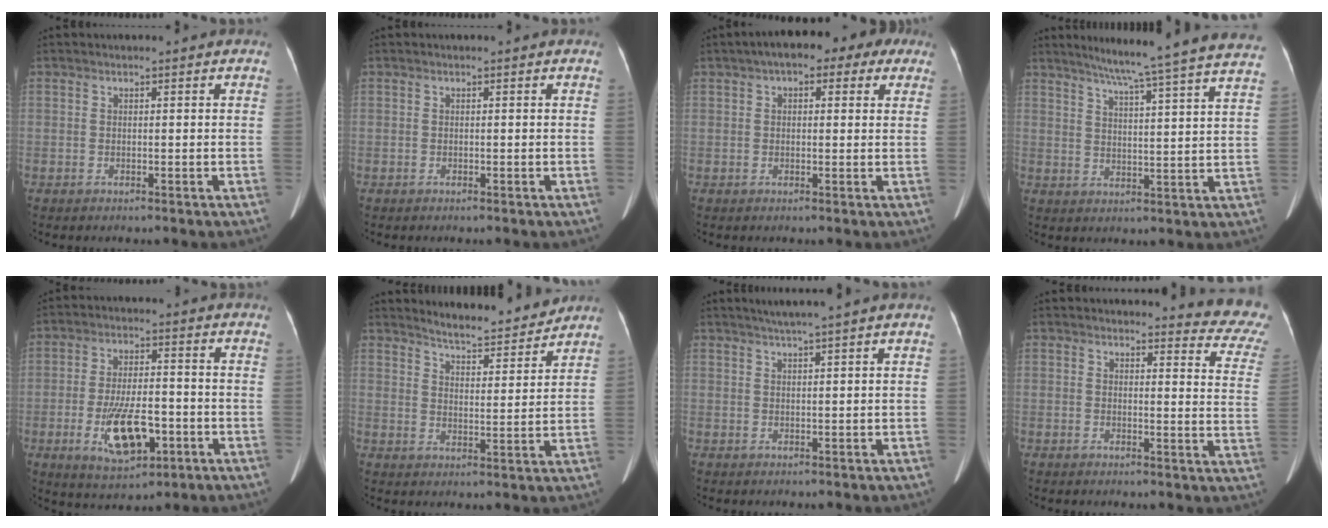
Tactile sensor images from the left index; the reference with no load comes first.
{"total": 0.0}
{"total": 9.0, "force": [5.3, 4.0, 6.2], "torque": [-0.076, 0.044, 0.067]}
{"total": 23.0, "force": [20.3, -1.7, 10.7], "torque": [-0.164, -0.040, 0.252]}
{"total": 10.5, "force": [-3.6, 4.2, 8.9], "torque": [-0.171, -0.006, -0.055]}
{"total": 8.9, "force": [8.6, 0.7, 2.0], "torque": [-0.039, -0.004, 0.127]}
{"total": 3.8, "force": [2.9, -1.1, 2.1], "torque": [-0.032, 0.008, 0.052]}
{"total": 11.2, "force": [11.0, 1.3, 2.1], "torque": [0.007, -0.092, 0.083]}